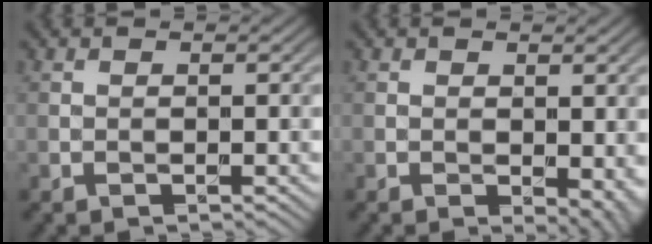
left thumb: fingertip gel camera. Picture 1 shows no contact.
{"total": 3.6, "force": [-0.7, 1.9, 2.9], "torque": [-0.033, -0.011, -0.006]}